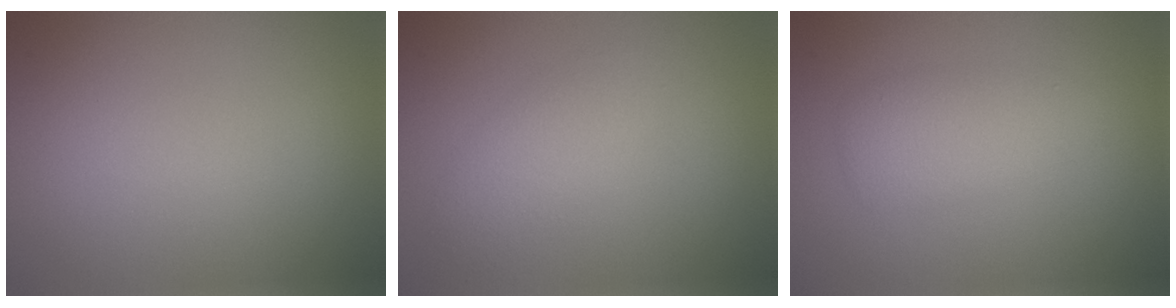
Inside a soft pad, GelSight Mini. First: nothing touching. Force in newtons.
{"total": 2.8, "press": 2.8, "slide": 0.2}
{"total": 3.1, "press": 3.1, "slide": 0.1}